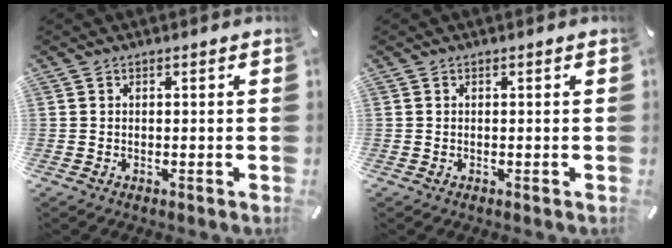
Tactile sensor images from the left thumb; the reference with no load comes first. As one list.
[{"total": 0.0}]